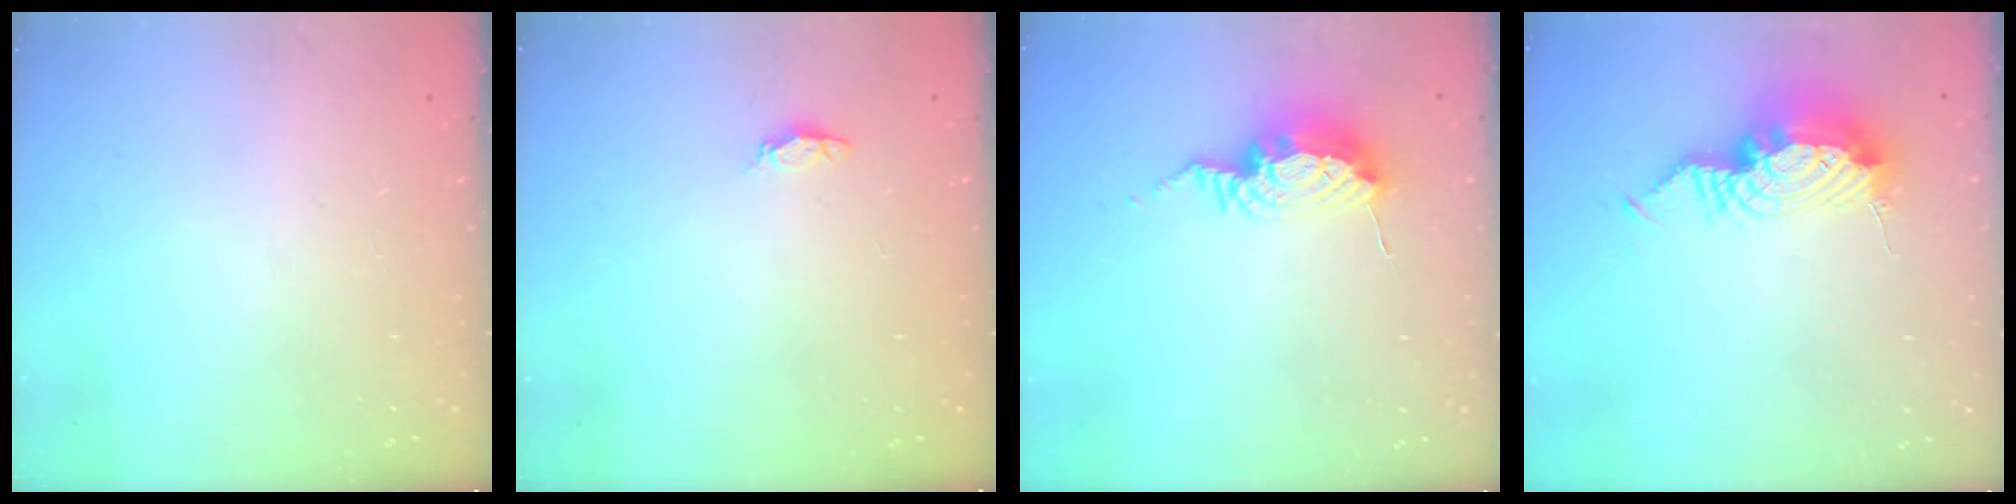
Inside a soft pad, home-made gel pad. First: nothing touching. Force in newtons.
{"total": 3.3, "press": 3.2, "slide": 0.6}
{"total": 9.5, "press": 9.5, "slide": 1.2}
{"total": 11.6, "press": 11.3, "slide": 2.7}